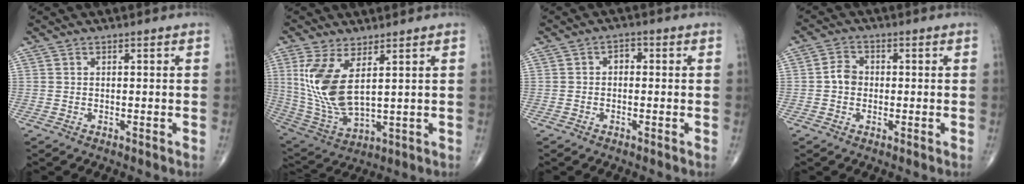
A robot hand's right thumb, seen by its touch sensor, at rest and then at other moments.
{"total": 12.8, "force": [3.6, 5.5, 11.0], "torque": [-0.239, -0.027, 0.091]}
{"total": 2.0, "force": [-0.1, 1.4, 1.4], "torque": [-0.010, 0.010, -0.010]}
{"total": 3.5, "force": [-0.3, 2.9, 1.9], "torque": [-0.025, 0.013, -0.014]}